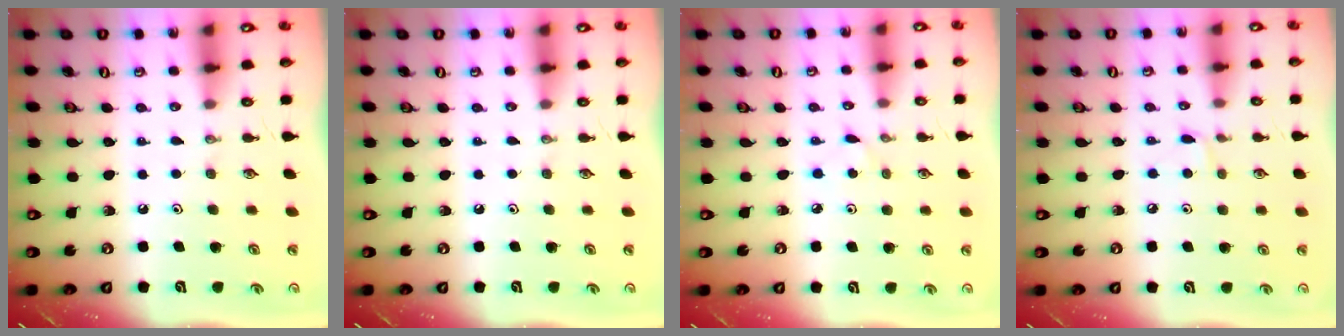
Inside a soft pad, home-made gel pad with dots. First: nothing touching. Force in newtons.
{"total": 0.0}
{"total": 2.9, "press": 2.9, "slide": 0.1}
{"total": 4.3, "press": 4.2, "slide": 0.7}